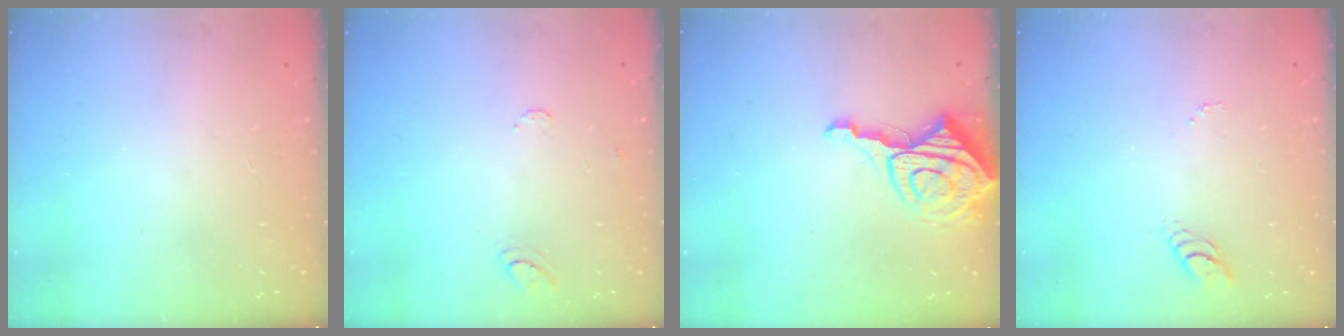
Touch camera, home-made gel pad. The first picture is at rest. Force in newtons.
{"total": 5.9, "press": 5.9, "slide": 0.5}
{"total": 10.4, "press": 10.3, "slide": 1.1}
{"total": 3.9, "press": 3.9, "slide": 0.3}